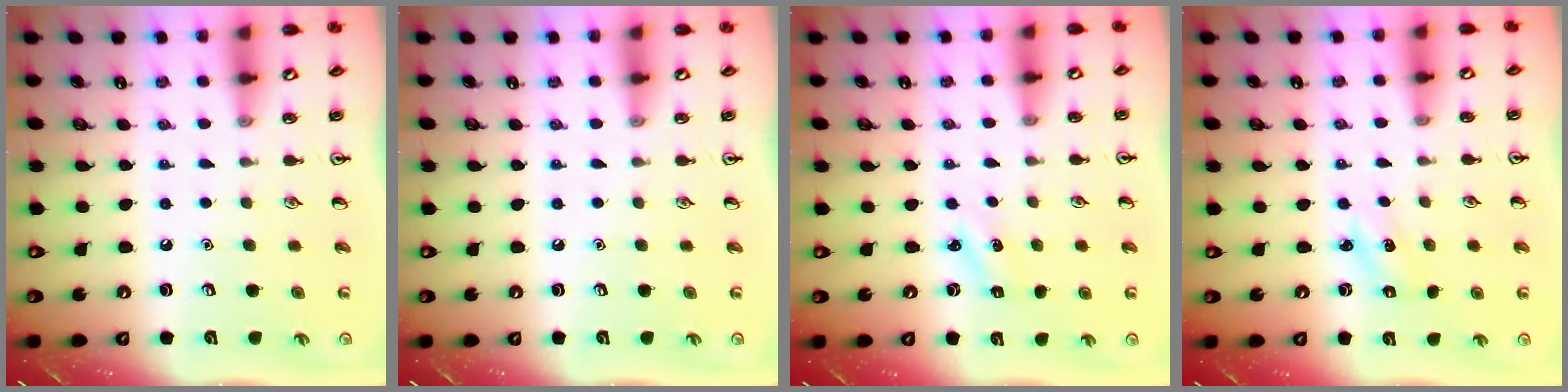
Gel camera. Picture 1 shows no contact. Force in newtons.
{"total": 0.0}
{"total": 1.6, "press": 1.5, "slide": 0.6}
{"total": 1.5, "press": 1.4, "slide": 0.4}